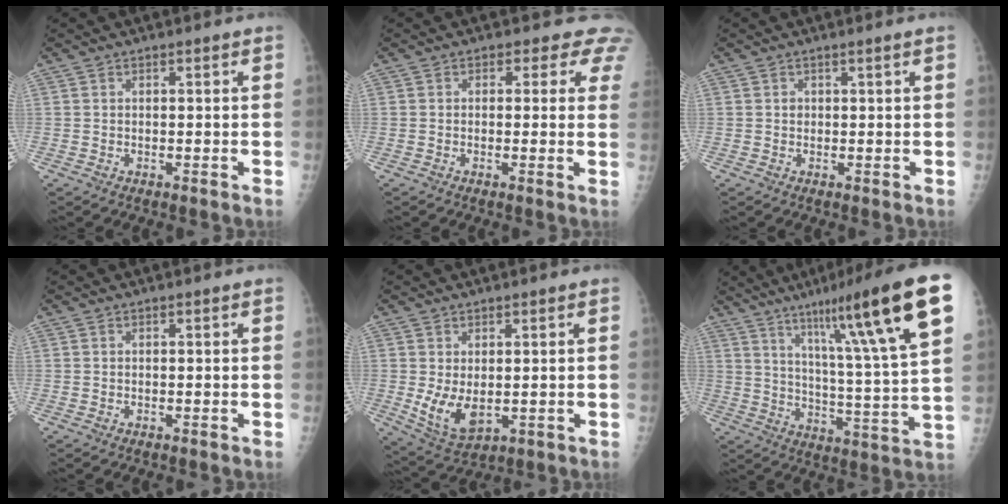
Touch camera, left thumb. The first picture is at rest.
{"total": 4.9, "force": [3.5, 3.1, 1.5], "torque": [0.018, -0.010, 0.015]}
{"total": 0.7, "force": [0.3, 0.4, 0.5], "torque": [-0.005, 0.001, 0.006]}
{"total": 0.0}
{"total": 7.1, "force": [-0.2, 4.4, 5.6], "torque": [-0.092, -0.020, 0.013]}
{"total": 23.5, "force": [12.2, 2.2, 20.0], "torque": [-0.289, -0.029, 0.185]}